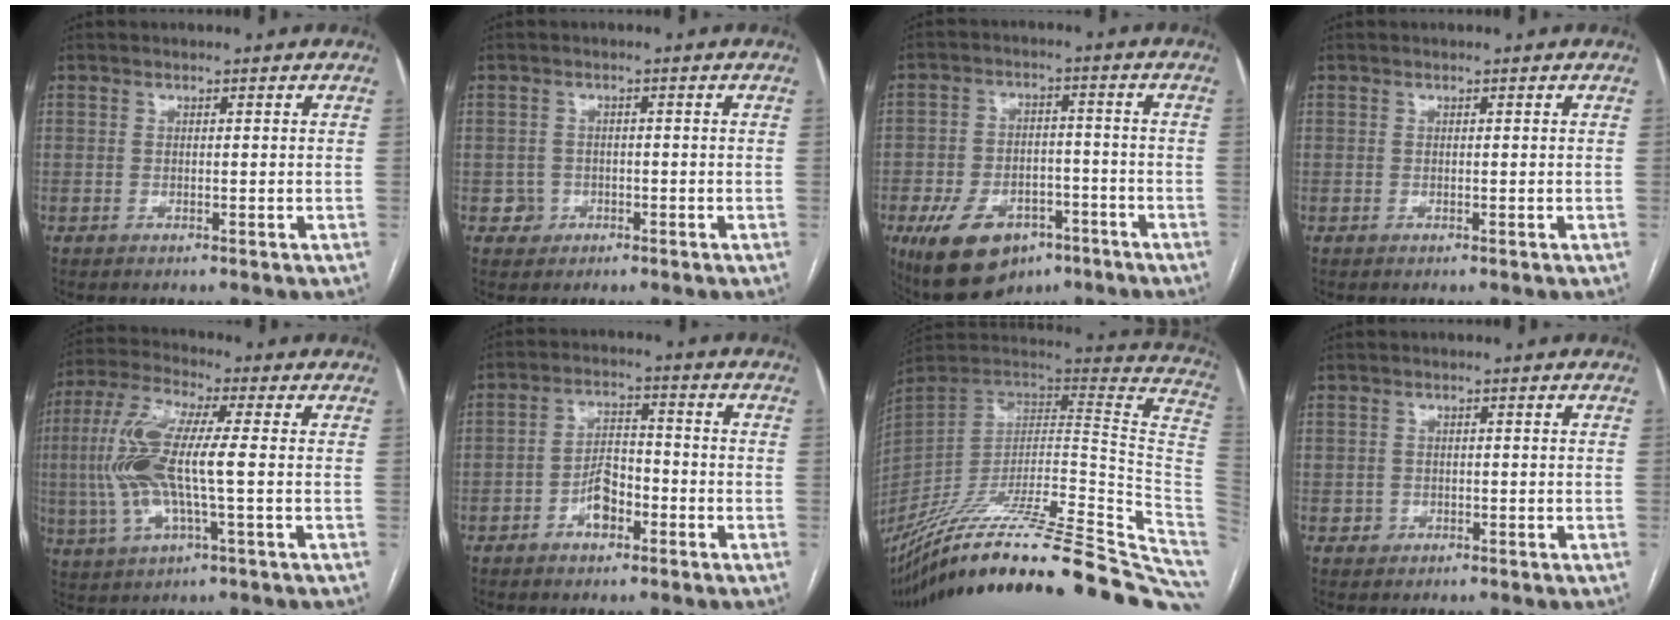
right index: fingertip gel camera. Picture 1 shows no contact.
{"total": 2.1, "force": [-0.9, 1.8, -0.1], "torque": [0.011, 0.011, -0.015]}
{"total": 13.4, "force": [-8.0, 7.5, 7.7], "torque": [-0.138, 0.006, -0.124]}
{"total": 0.0}
{"total": 12.7, "force": [-0.6, 2.3, 12.5], "torque": [-0.281, 0.010, -0.013]}
{"total": 5.6, "force": [-2.8, 2.9, 3.9], "torque": [-0.075, 0.016, -0.050]}
{"total": 44.4, "force": [-34.6, 3.6, 27.6], "torque": [-0.321, -0.062, -0.494]}
{"total": 1.1, "force": [-0.5, 1.0, 0.0], "torque": [0.002, 0.005, -0.007]}